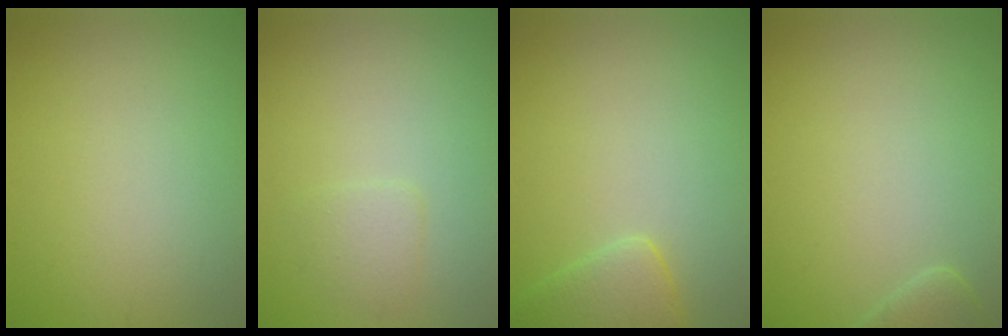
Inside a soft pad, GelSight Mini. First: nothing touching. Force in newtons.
{"total": 1.4, "press": 1.3, "slide": 0.3}
{"total": 2.8, "press": 2.7, "slide": 0.3}
{"total": 1.6, "press": 1.6, "slide": 0.2}